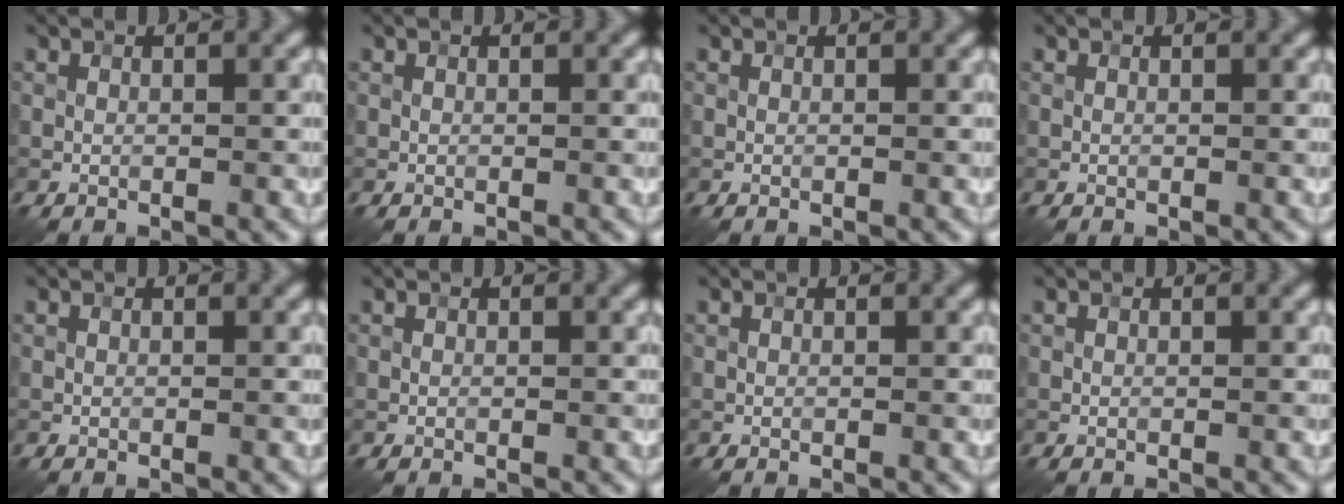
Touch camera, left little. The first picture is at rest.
{"total": 0.0}
{"total": 0.0}
{"total": 0.0}
{"total": 0.0}
{"total": 0.0}
{"total": 0.0}
{"total": 0.0}